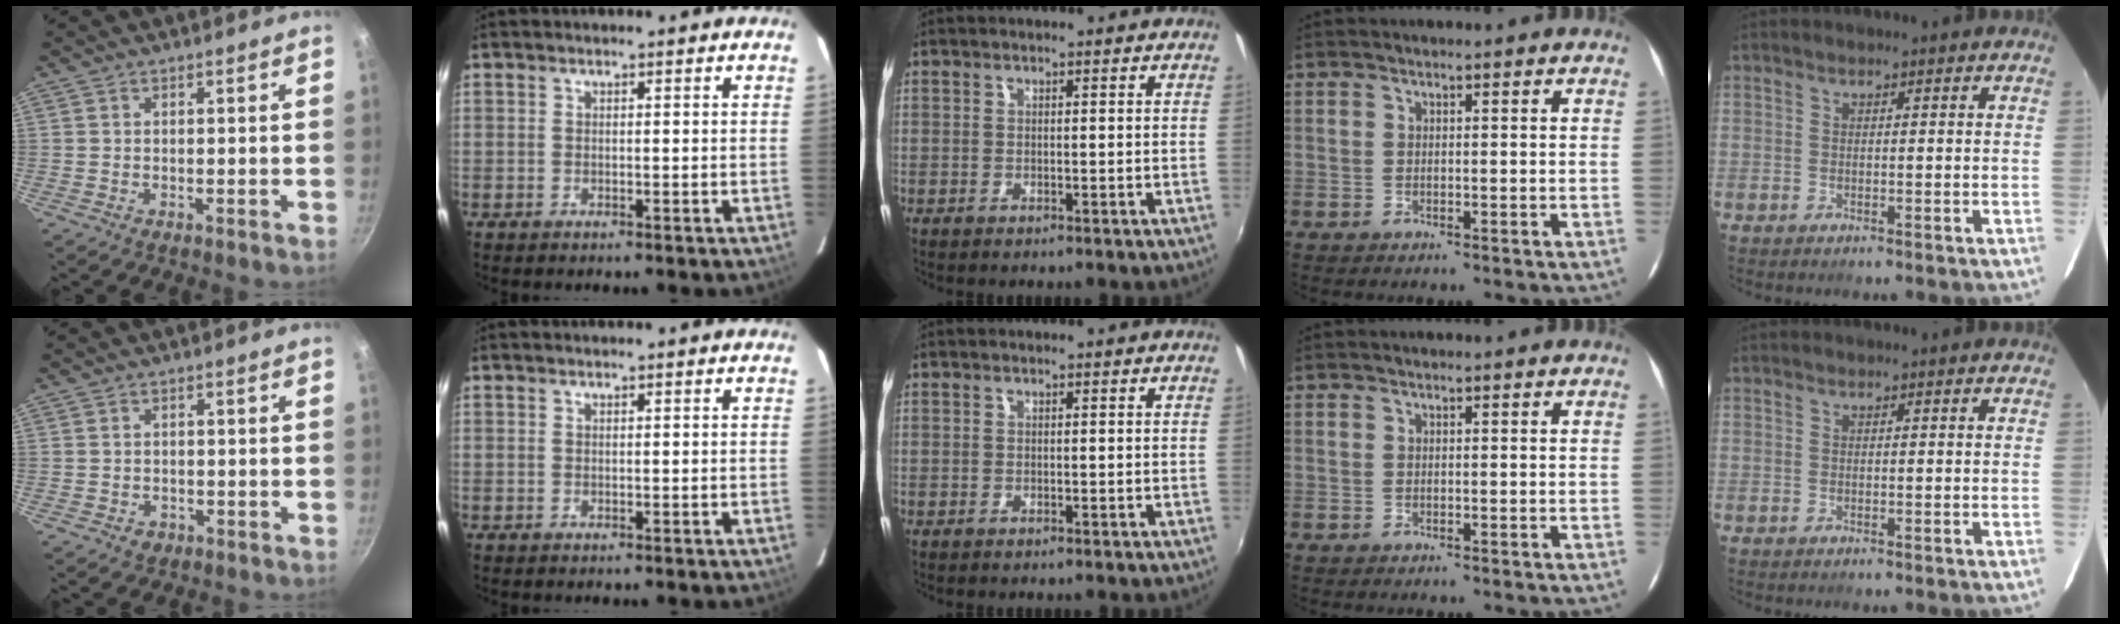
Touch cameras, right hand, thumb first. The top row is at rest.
{"thumb": {"total": 1.9, "force": [-0.8, 1.5, 0.7], "torque": [-0.012, 0.005, -0.004]}}